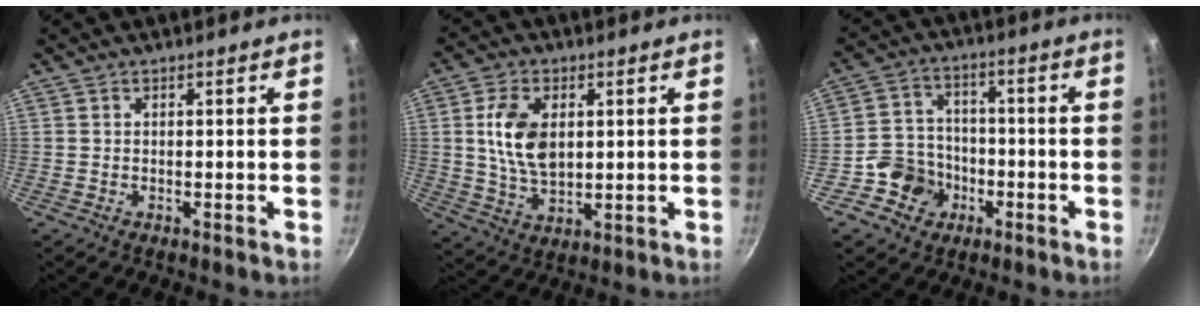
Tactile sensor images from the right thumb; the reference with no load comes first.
{"total": 10.6, "force": [2.0, 6.5, 8.1], "torque": [-0.142, -0.009, 0.040]}
{"total": 8.5, "force": [-3.6, 7.4, 2.3], "torque": [-0.014, 0.039, -0.071]}